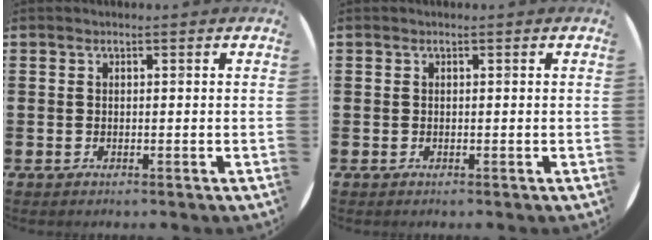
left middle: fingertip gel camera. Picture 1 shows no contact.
{"total": 0.0}